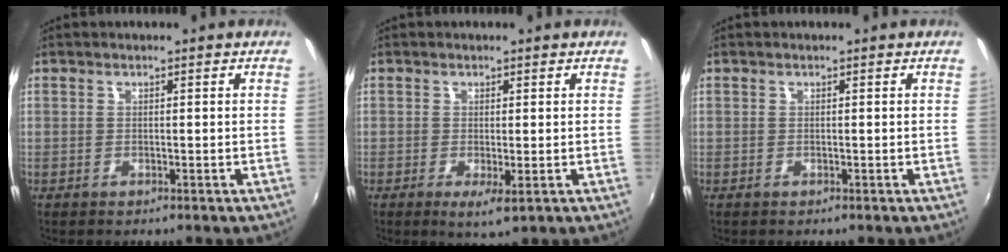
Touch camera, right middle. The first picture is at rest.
{"total": 2.7, "force": [-0.5, 0.3, 2.6], "torque": [-0.049, -0.011, -0.006]}
{"total": 0.0}